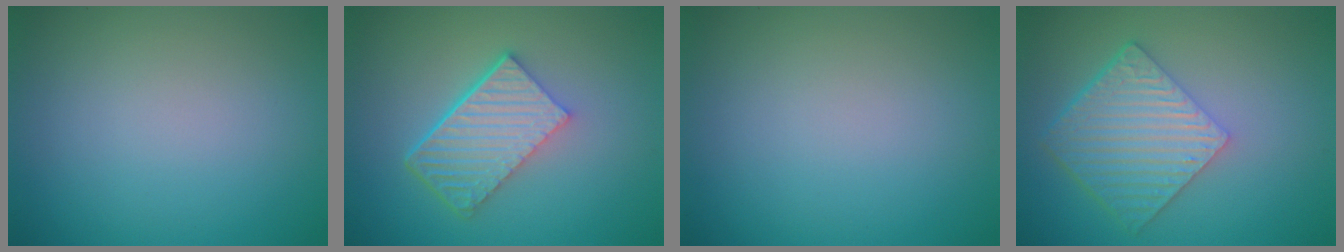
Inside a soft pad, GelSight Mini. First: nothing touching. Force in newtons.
{"total": 6.1, "press": 4.2, "slide": 4.4}
{"total": 0.0}
{"total": 6.5, "press": 4.6, "slide": 4.6}